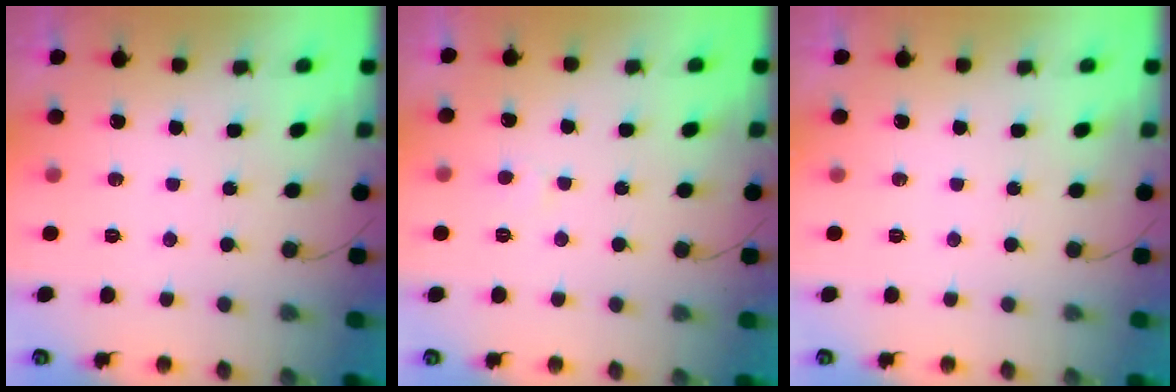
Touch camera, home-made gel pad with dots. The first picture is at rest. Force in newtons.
{"total": 2.0, "press": 2.0, "slide": 0.2}
{"total": 0.0}